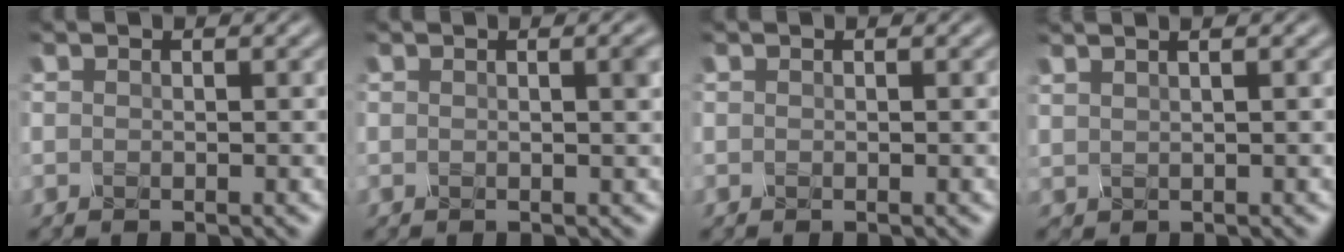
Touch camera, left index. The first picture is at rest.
{"total": 2.2, "force": [0.5, 0.9, 2.0], "torque": [-0.008, 0.003, 0.004]}
{"total": 0.0}
{"total": 3.5, "force": [2.3, 1.6, 2.1], "torque": [-0.005, 0.033, 0.005]}